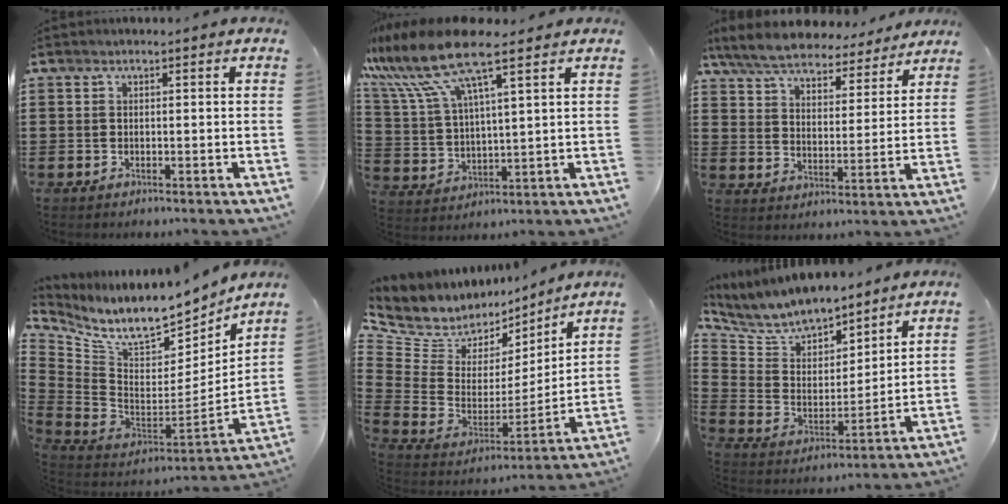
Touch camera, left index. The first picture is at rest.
{"total": 12.0, "force": [8.6, 2.4, 8.1], "torque": [-0.190, -0.023, 0.149]}
{"total": 7.2, "force": [6.8, 1.4, 1.9], "torque": [-0.070, -0.035, 0.120]}
{"total": 9.8, "force": [8.1, 2.4, 4.8], "torque": [-0.116, -0.077, 0.138]}
{"total": 7.5, "force": [5.8, 4.4, 1.3], "torque": [-0.080, -0.050, 0.106]}
{"total": 8.0, "force": [7.4, 2.6, 1.3], "torque": [-0.071, -0.046, 0.133]}